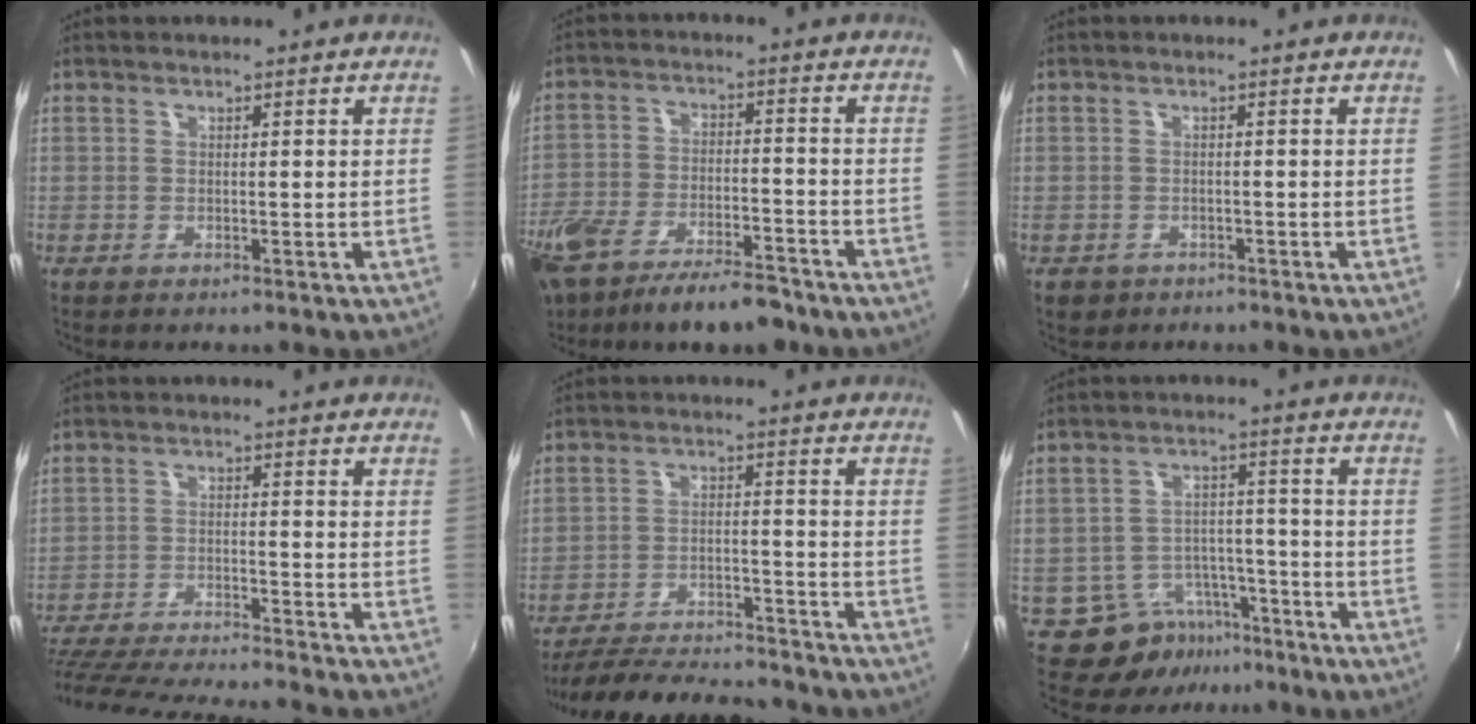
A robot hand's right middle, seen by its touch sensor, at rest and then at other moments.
{"total": 17.4, "force": [-12.7, 6.5, 9.9], "torque": [-0.228, -0.026, -0.214]}
{"total": 2.7, "force": [-1.6, 2.0, 0.8], "torque": [-0.023, -0.006, -0.022]}
{"total": 20.2, "force": [-17.8, 1.7, 9.3], "torque": [-0.187, -0.039, -0.280]}
{"total": 20.4, "force": [-18.2, 4.7, 8.0], "torque": [-0.163, -0.014, -0.258]}
{"total": 8.5, "force": [-6.1, 5.5, 2.1], "torque": [-0.043, 0.021, -0.080]}